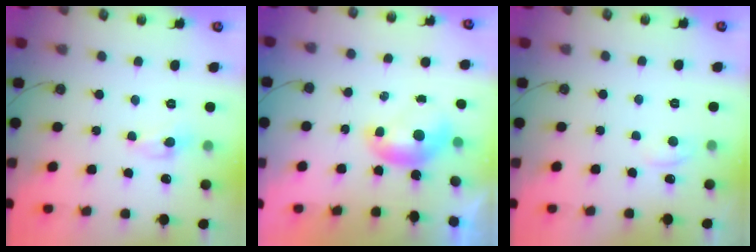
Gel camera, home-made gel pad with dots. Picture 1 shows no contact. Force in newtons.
{"total": 0.0}
{"total": 2.0, "press": 2.0, "slide": 0.2}